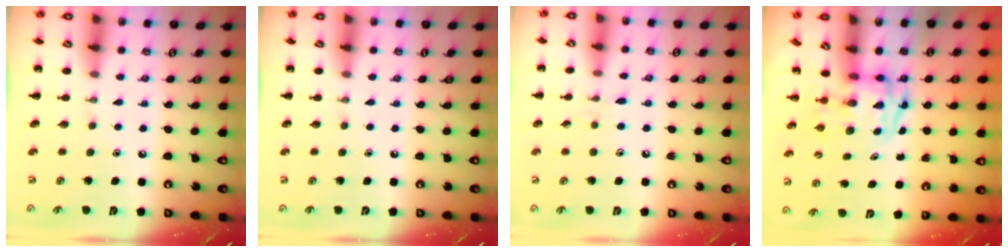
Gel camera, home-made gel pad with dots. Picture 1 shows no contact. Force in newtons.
{"total": 0.0}
{"total": 5.1, "press": 4.7, "slide": 2.0}
{"total": 3.2, "press": 3.1, "slide": 0.6}